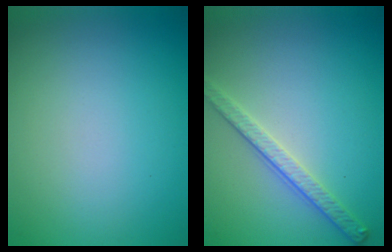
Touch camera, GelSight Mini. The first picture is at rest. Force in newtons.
{"total": 2.8, "press": 2.6, "slide": 1.1}